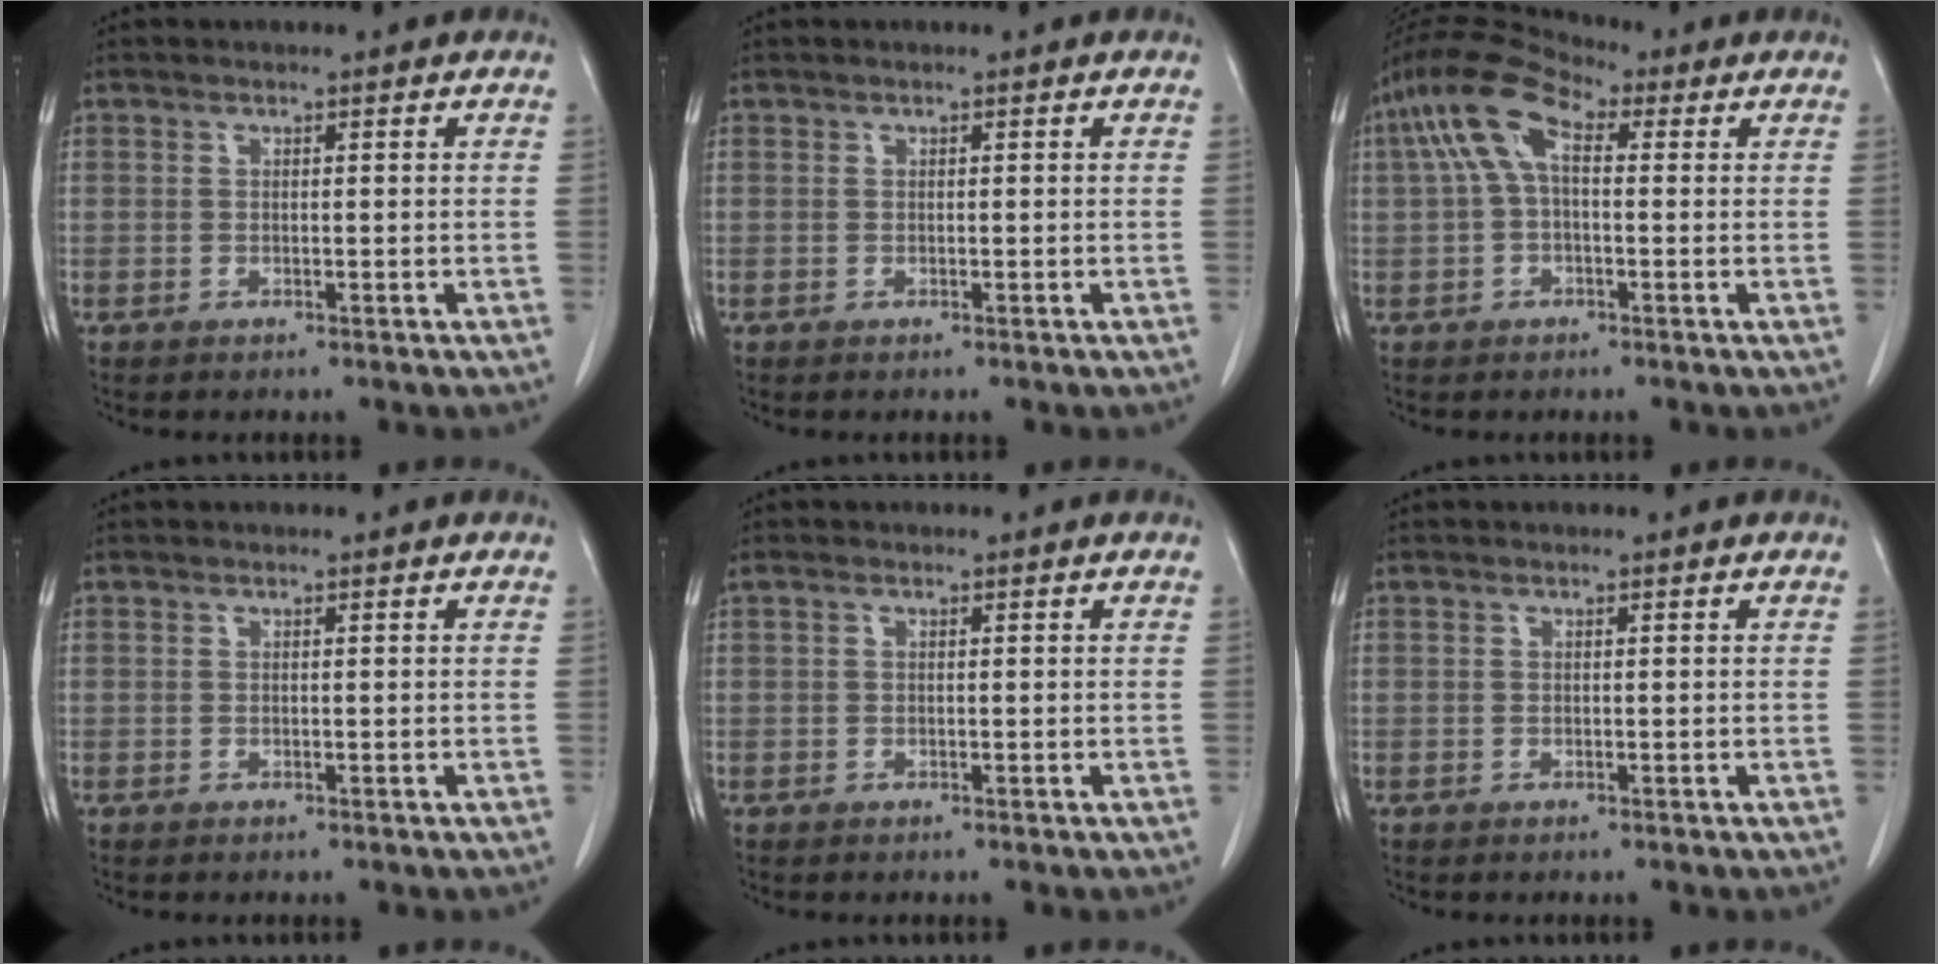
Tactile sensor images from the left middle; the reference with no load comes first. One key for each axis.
{"total": 0.0}
{"total": 8.7, "fx": 2.5, "fy": 4.0, "fz": 7.3, "tx": -0.153, "ty": 0.051, "tz": 0.038}
{"total": 0.0}
{"total": 0.5, "fx": 0.2, "fy": 0.2, "fz": 0.4, "tx": -0.009, "ty": 0.009, "tz": 0.002}
{"total": 0.0}